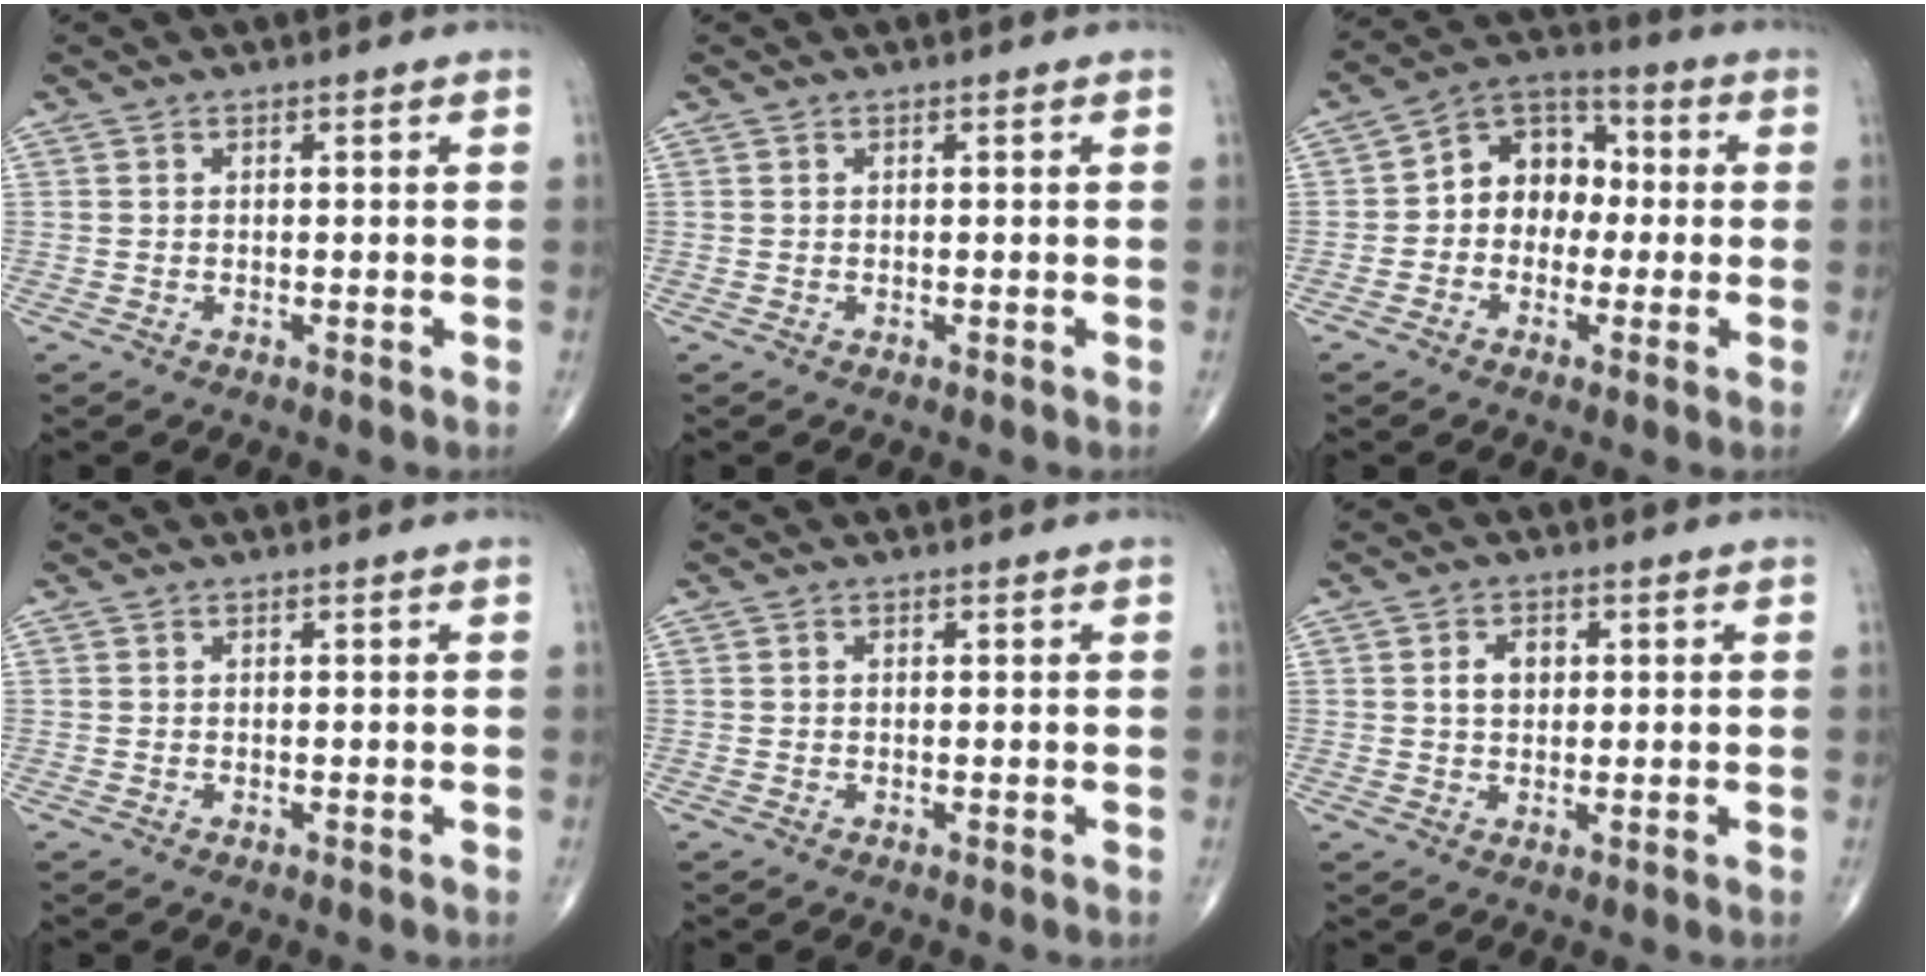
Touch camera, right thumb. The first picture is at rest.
{"total": 0.0}
{"total": 10.4, "force": [-0.4, 8.3, 6.3], "torque": [-0.057, 0.040, -0.025]}
{"total": 0.0}
{"total": 0.0}
{"total": 3.7, "force": [0.7, 2.7, 2.4], "torque": [-0.031, 0.004, 0.011]}